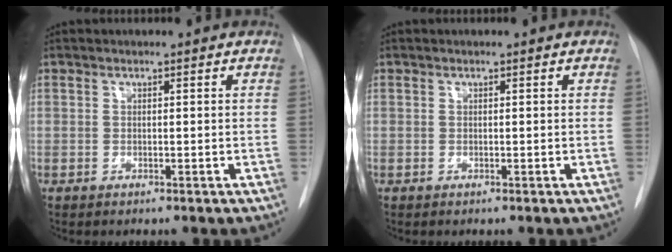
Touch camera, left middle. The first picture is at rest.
{"total": 0.0}